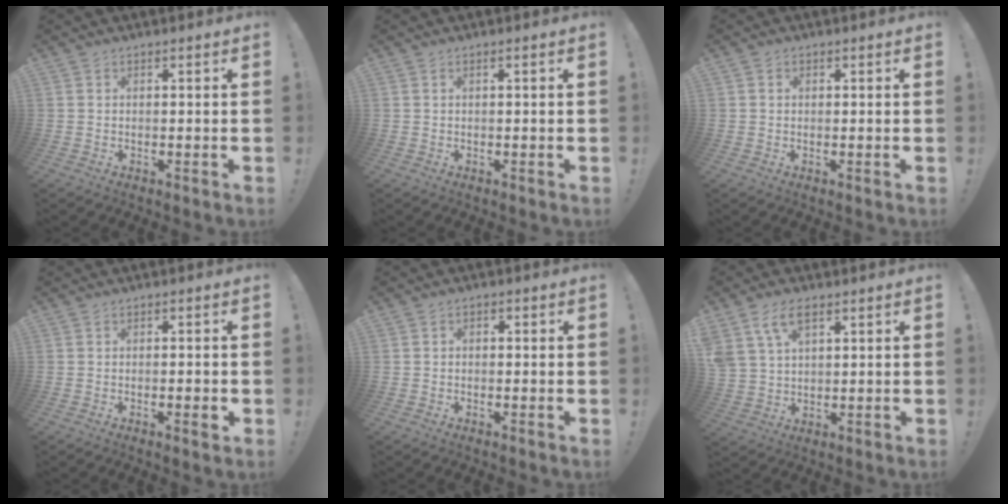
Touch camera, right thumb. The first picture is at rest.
{"total": 0.5, "force": [0.0, -0.1, 0.5], "torque": [-0.013, 0.001, 0.000]}
{"total": 0.8, "force": [0.2, 0.7, 0.1], "torque": [0.005, 0.000, 0.002]}
{"total": 2.2, "force": [-0.5, 0.7, 2.1], "torque": [-0.022, 0.001, -0.010]}
{"total": 1.4, "force": [-0.9, 0.9, 0.7], "torque": [-0.011, 0.006, -0.016]}
{"total": 8.4, "force": [4.5, 4.7, 5.3], "torque": [-0.102, -0.008, 0.087]}